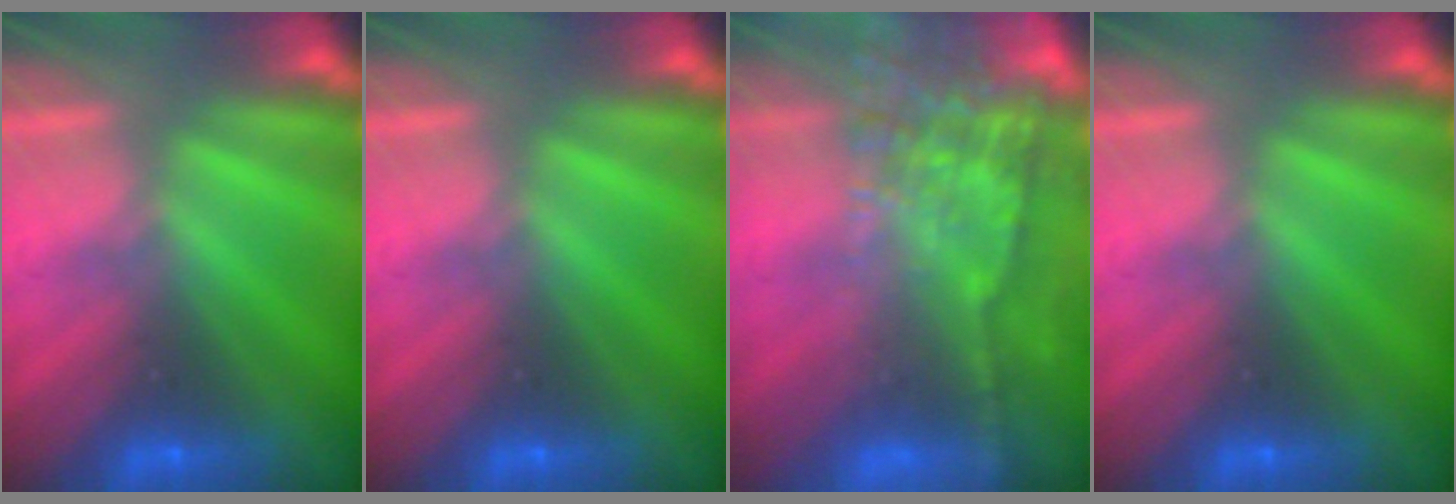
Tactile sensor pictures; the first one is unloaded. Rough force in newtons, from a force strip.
{"total": 0.0}
{"total": 8.1}
{"total": 0.0}